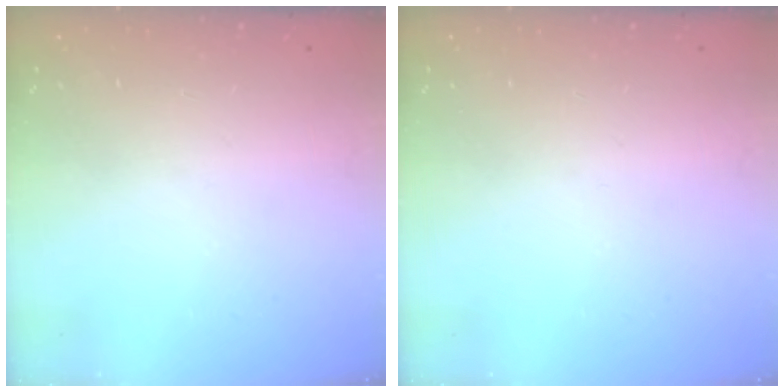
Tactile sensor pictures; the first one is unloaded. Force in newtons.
{"total": 0.0}